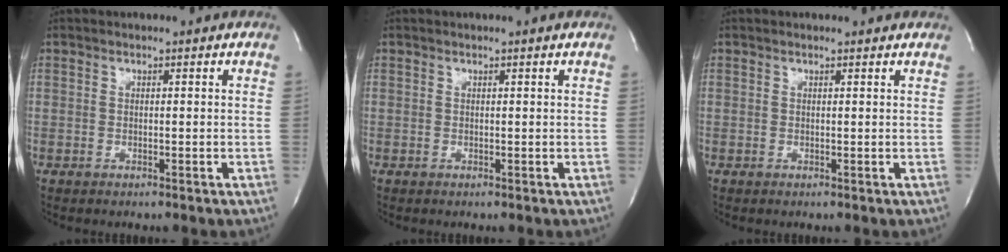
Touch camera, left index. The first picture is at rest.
{"total": 0.0}
{"total": 1.8, "force": [1.8, 0.3, 0.4], "torque": [-0.012, 0.005, 0.011]}